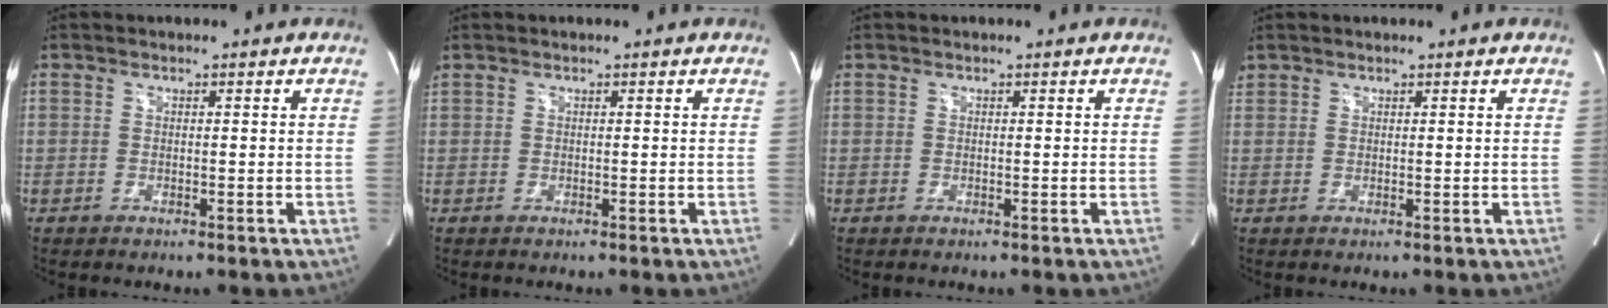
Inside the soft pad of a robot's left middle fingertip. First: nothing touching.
{"total": 0.0}
{"total": 0.0}
{"total": 0.8, "force": [0.8, 0.3, 0.0], "torque": [-0.006, 0.010, 0.018]}